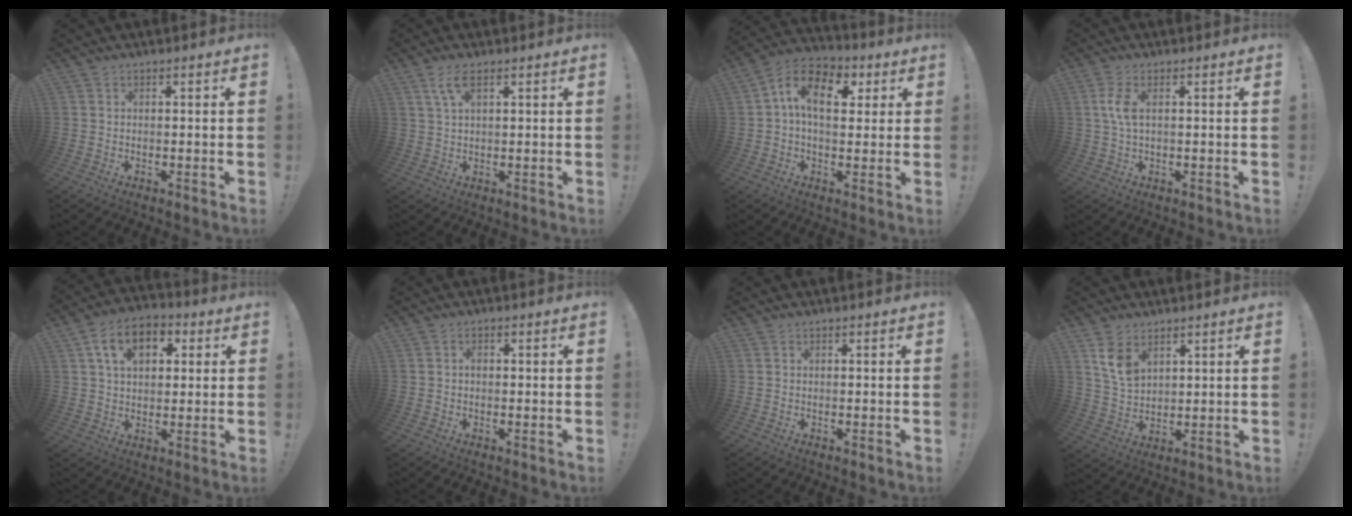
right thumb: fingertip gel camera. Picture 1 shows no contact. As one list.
[{"total": 5.2, "force": [2.6, 2.0, 4.0], "torque": [-0.076, 0.002, 0.046]}, {"total": 12.6, "force": [3.7, 7.6, 9.4], "torque": [-0.142, -0.002, 0.068]}, {"total": 4.8, "force": [0.9, 2.1, 4.2], "torque": [-0.084, 0.001, 0.014]}, {"total": 12.3, "force": [4.2, 8.4, 8.0], "torque": [-0.124, 0.005, 0.078]}, {"total": 0.8, "force": [-0.3, 0.6, 0.4], "torque": [-0.009, 0.003, -0.007]}, {"total": 0.0}, {"total": 7.8, "force": [4.4, 4.9, 4.2], "torque": [-0.068, -0.021, 0.086]}]